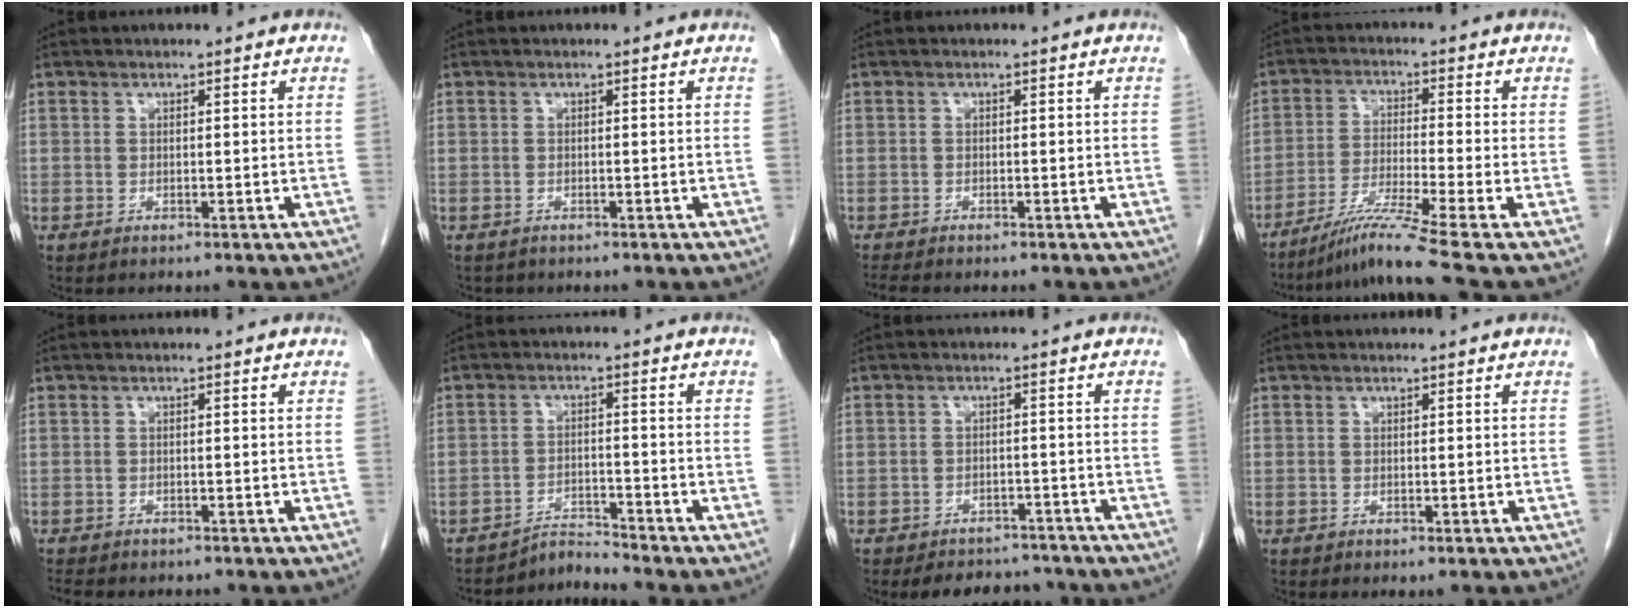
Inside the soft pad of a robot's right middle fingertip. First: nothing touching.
{"total": 0.7, "force": [-0.6, 0.4, 0.0], "torque": [-0.013, -0.001, -0.008]}
{"total": 2.2, "force": [-2.0, 0.3, 0.9], "torque": [-0.021, -0.007, -0.028]}
{"total": 9.0, "force": [-6.8, -2.9, 5.2], "torque": [-0.096, -0.029, -0.125]}
{"total": 3.8, "force": [-3.2, 1.3, 1.5], "torque": [-0.029, -0.010, -0.042]}
{"total": 3.7, "force": [-3.3, -1.2, -1.2], "torque": [0.026, -0.006, -0.053]}
{"total": 7.1, "force": [-6.3, 2.9, 1.1], "torque": [-0.006, 0.000, -0.081]}
{"total": 0.0}